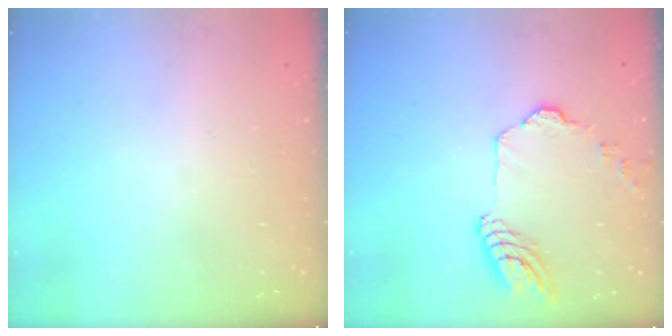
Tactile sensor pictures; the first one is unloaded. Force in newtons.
{"total": 13.7, "press": 13.6, "slide": 1.4}